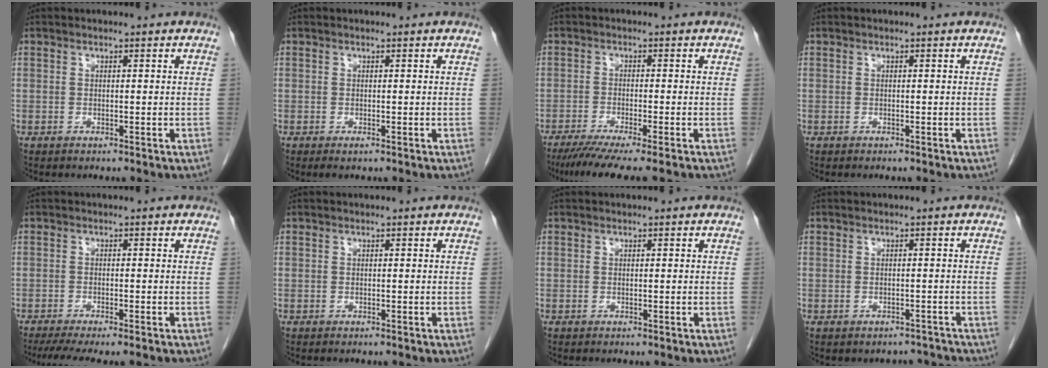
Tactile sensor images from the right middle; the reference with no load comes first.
{"total": 0.5, "force": [-0.3, 0.1, 0.4], "torque": [-0.007, -0.002, -0.004]}
{"total": 8.3, "force": [-6.5, -0.2, 5.1], "torque": [-0.074, -0.022, -0.104]}
{"total": 0.0}
{"total": 7.9, "force": [-6.5, 0.7, 4.4], "torque": [-0.063, -0.012, -0.100]}
{"total": 0.0}
{"total": 0.0}
{"total": 2.9, "force": [-2.5, 1.3, -0.2], "torque": [0.007, 0.009, -0.032]}